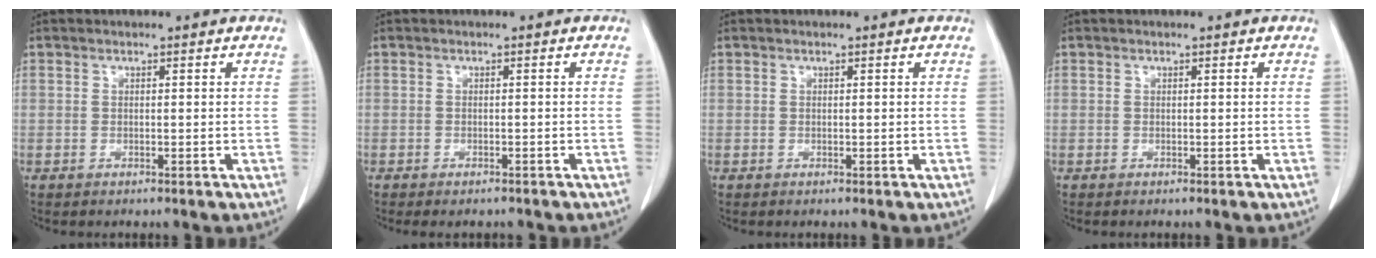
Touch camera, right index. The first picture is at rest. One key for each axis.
{"total": 1.0, "fx": -0.8, "fy": 0.1, "fz": 0.6, "tx": -0.008, "ty": -0.003, "tz": -0.009}
{"total": 0.0}
{"total": 0.0}